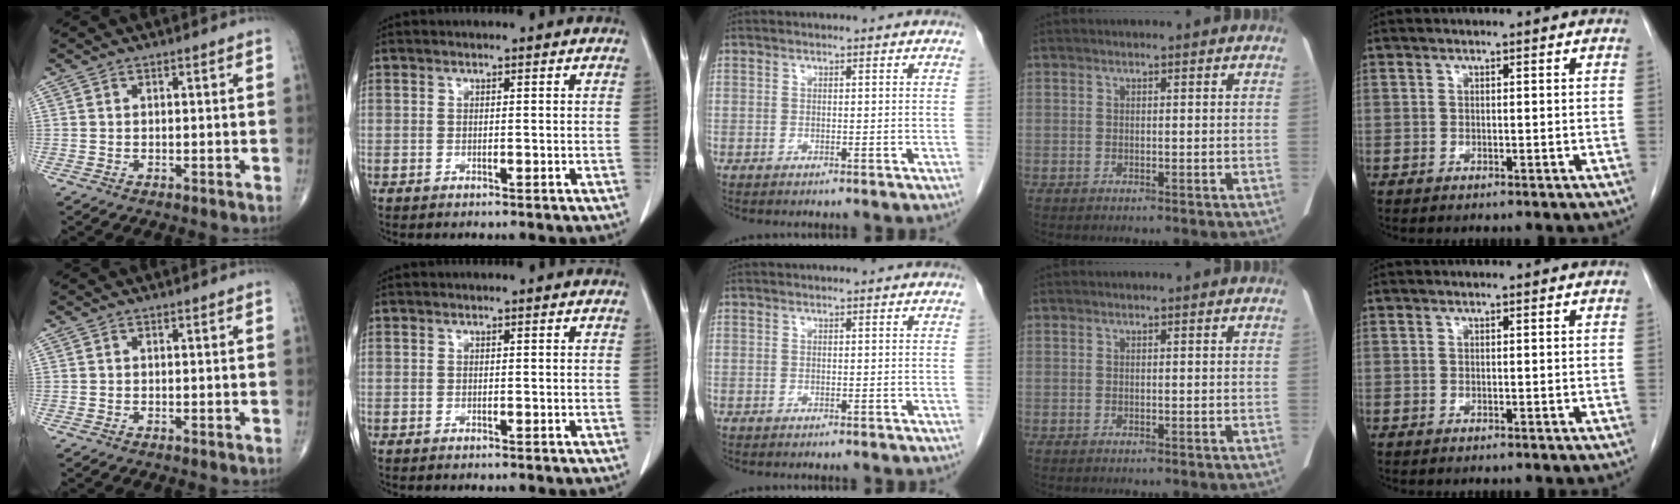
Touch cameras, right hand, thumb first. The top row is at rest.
{}